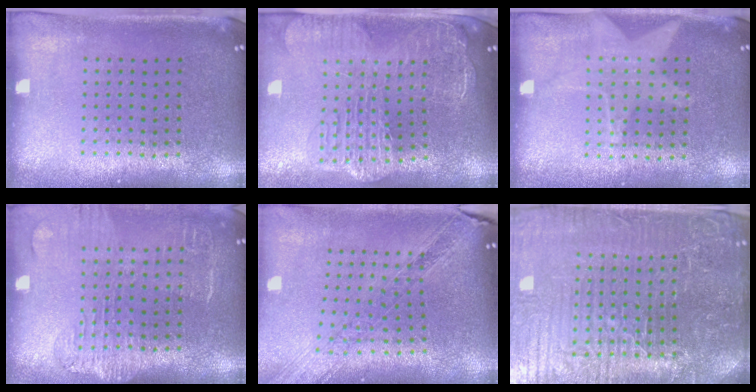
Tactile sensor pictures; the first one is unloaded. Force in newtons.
{"total": 3.2, "press": 2.6, "slide": 1.8}
{"total": 1.1, "press": 0.9, "slide": 0.6}
{"total": 1.9, "press": 1.6, "slide": 1.0}
{"total": 1.4, "press": 1.3, "slide": 0.5}
{"total": 6.7, "press": 6.1, "slide": 2.9}